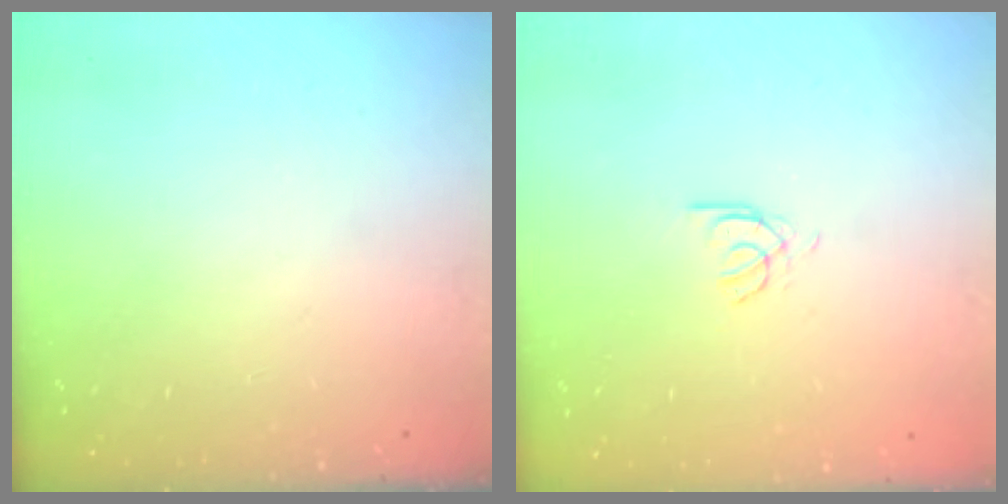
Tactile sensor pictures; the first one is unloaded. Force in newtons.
{"total": 2.4, "press": 2.3, "slide": 0.4}